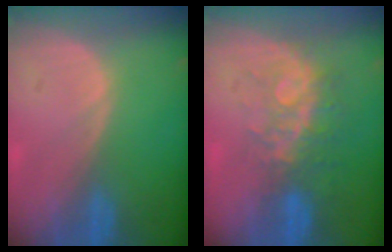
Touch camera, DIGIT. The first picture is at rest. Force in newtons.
{"total": 8.4, "press": 7.1, "slide": 4.5}